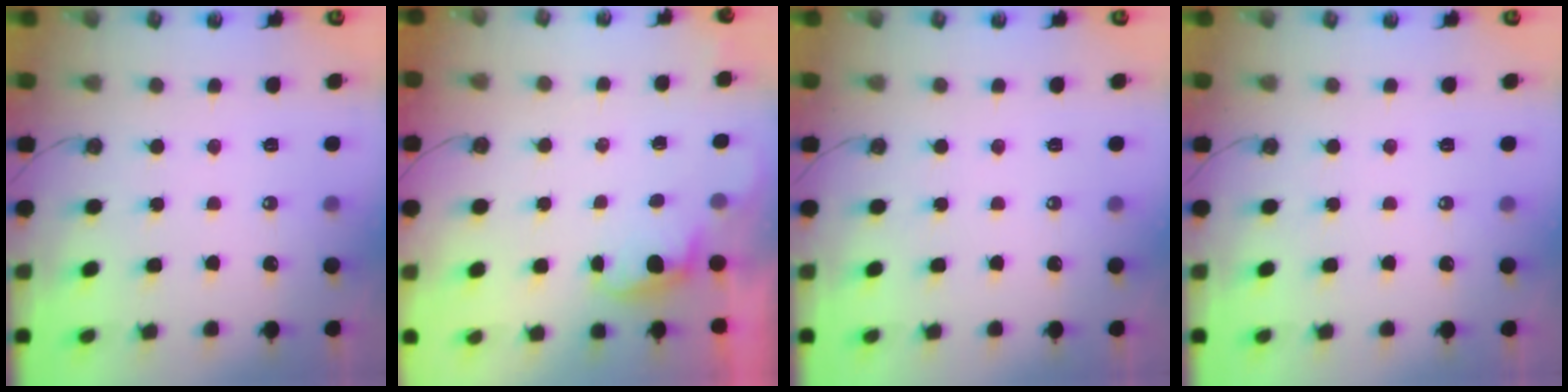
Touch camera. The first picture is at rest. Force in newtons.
{"total": 0.8, "press": 0.4, "slide": 0.7}
{"total": 0.0}
{"total": 0.0}